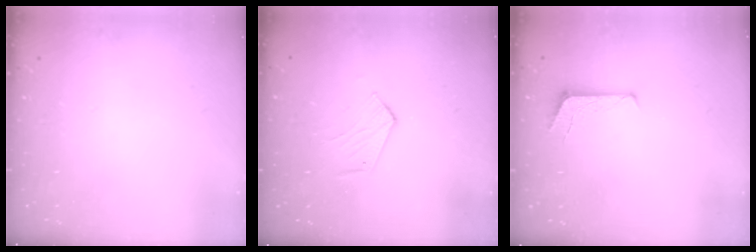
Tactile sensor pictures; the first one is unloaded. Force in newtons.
{"total": 4.8, "press": 4.8, "slide": 0.4}
{"total": 6.1, "press": 6.1, "slide": 0.6}